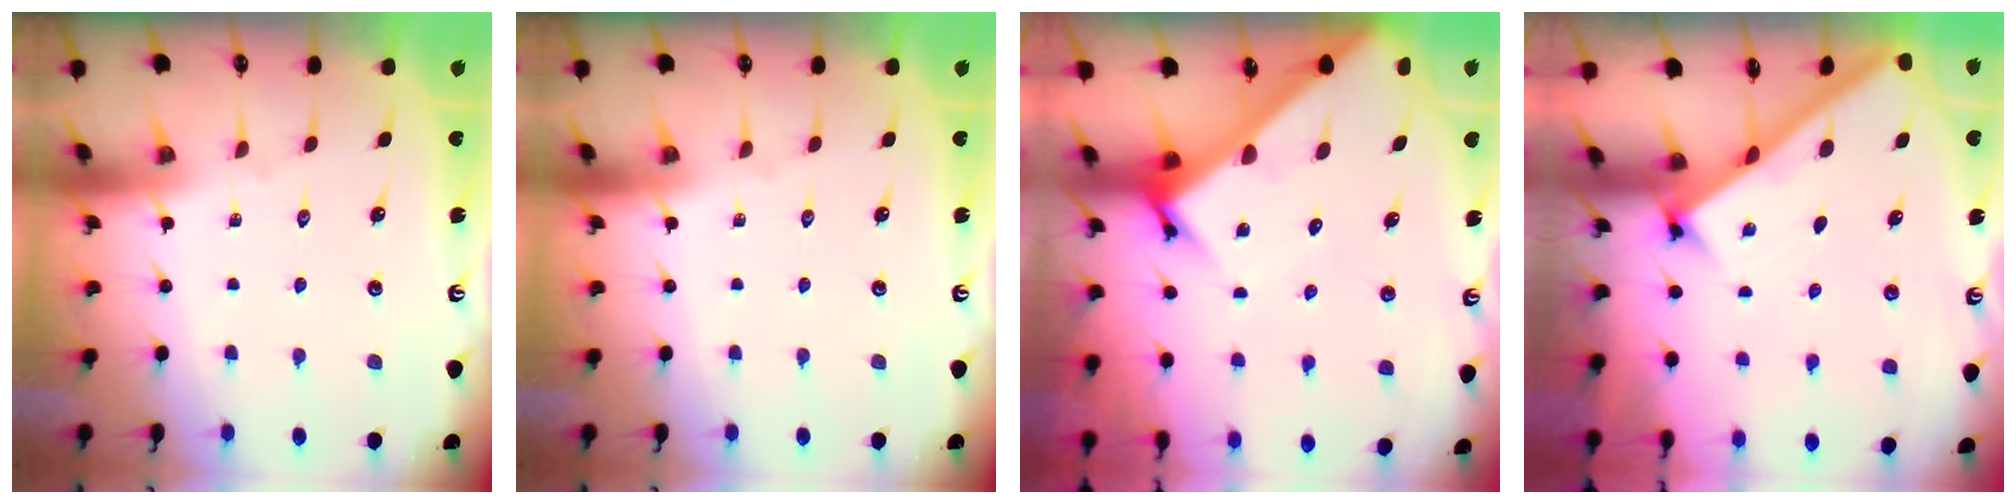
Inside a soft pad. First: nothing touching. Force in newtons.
{"total": 0.0}
{"total": 5.3, "press": 5.3, "slide": 0.3}
{"total": 2.4, "press": 2.4, "slide": 0.3}